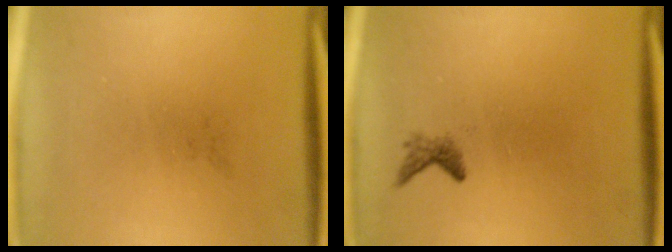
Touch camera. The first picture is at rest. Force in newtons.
{"total": 1.1}